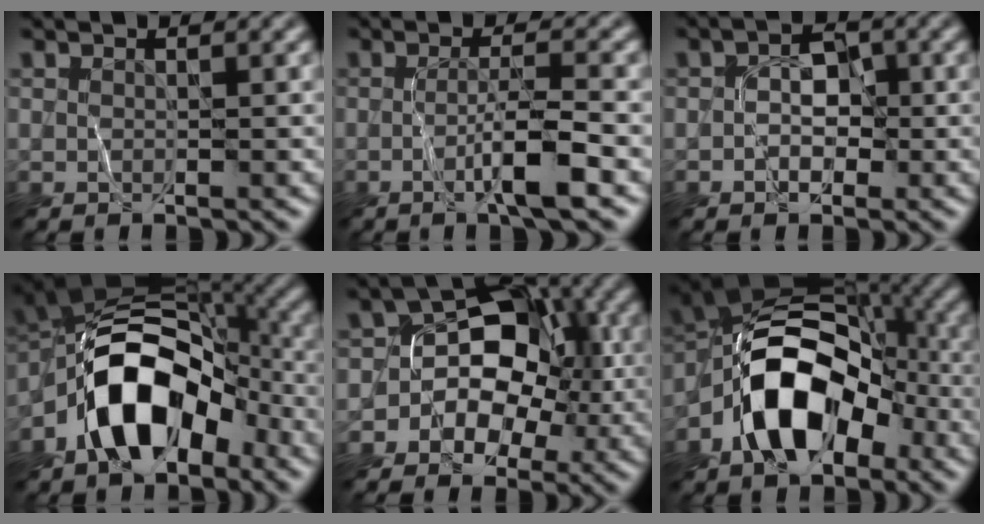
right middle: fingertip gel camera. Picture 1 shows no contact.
{"total": 4.0, "force": [-1.4, 0.4, 3.8], "torque": [-0.064, 0.007, -0.031]}
{"total": 2.6, "force": [-0.7, 1.9, 1.6], "torque": [-0.019, 0.005, -0.015]}
{"total": 10.8, "force": [-4.6, 6.4, 7.4], "torque": [-0.118, 0.016, -0.090]}
{"total": 9.1, "force": [-1.8, 7.3, 5.0], "torque": [-0.033, 0.030, -0.055]}
{"total": 10.9, "force": [-4.0, 6.7, 7.5], "torque": [-0.124, 0.009, -0.082]}